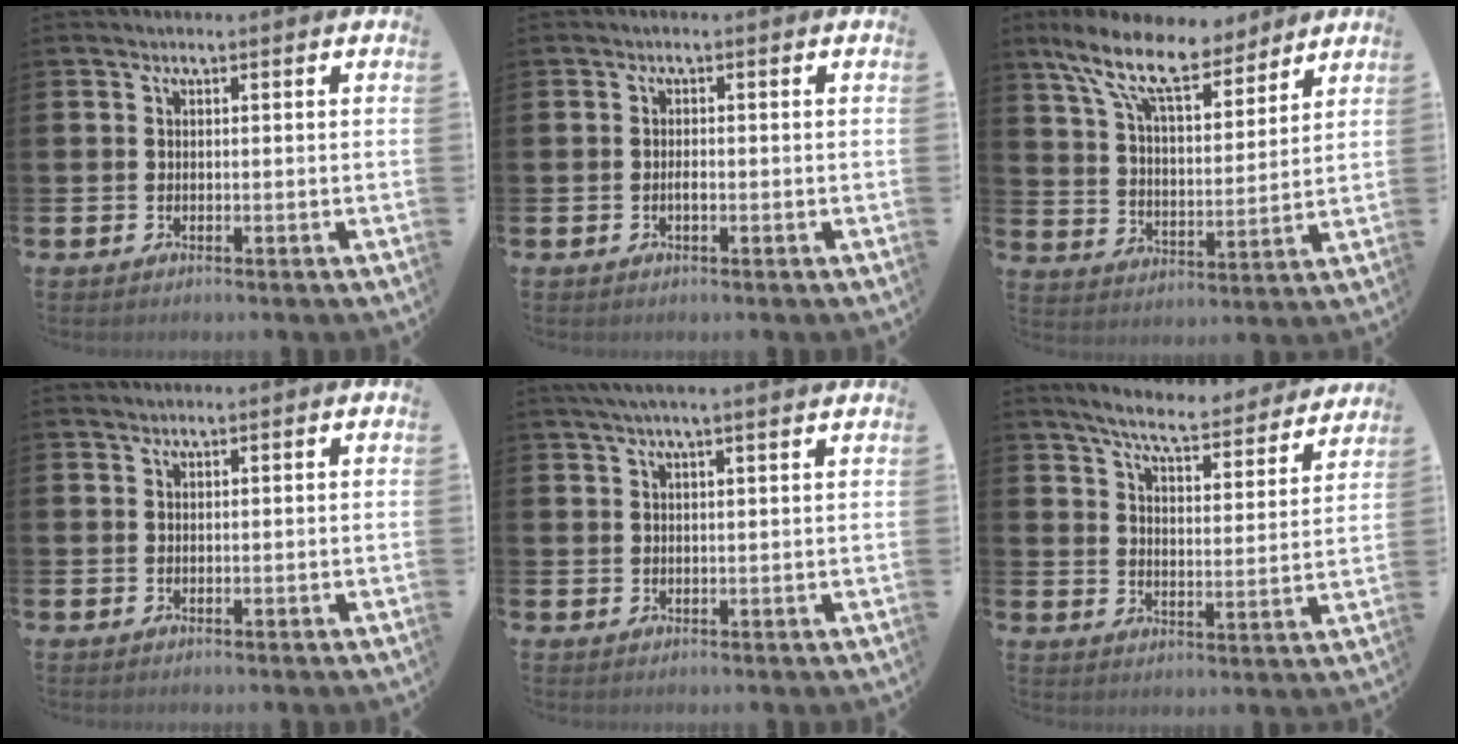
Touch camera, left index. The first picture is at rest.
{"total": 0.9, "force": [-0.2, 0.3, 0.8], "torque": [-0.022, 0.003, -0.003]}
{"total": 13.1, "force": [10.4, 4.5, 6.6], "torque": [-0.154, -0.053, 0.186]}
{"total": 0.7, "force": [0.7, 0.1, 0.0], "torque": [0.001, 0.001, 0.013]}
{"total": 3.1, "force": [2.8, -0.3, 1.4], "torque": [-0.039, 0.000, 0.053]}
{"total": 7.2, "force": [6.7, 0.5, 2.6], "torque": [-0.072, -0.045, 0.113]}